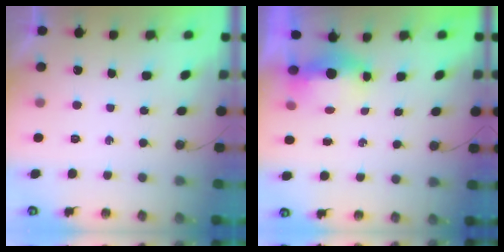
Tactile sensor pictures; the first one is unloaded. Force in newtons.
{"total": 14.4, "press": 7.2, "slide": 12.4}